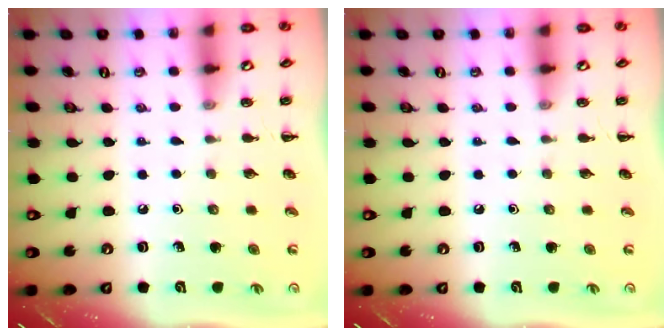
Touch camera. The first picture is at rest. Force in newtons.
{"total": 0.0}